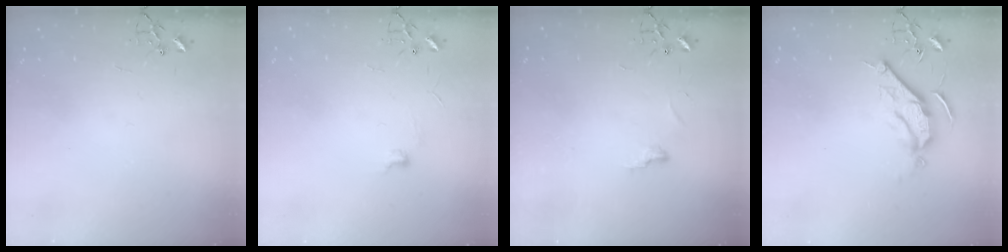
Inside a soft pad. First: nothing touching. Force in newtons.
{"total": 5.6, "press": 5.6, "slide": 0.7}
{"total": 3.4, "press": 3.4, "slide": 0.4}
{"total": 9.1, "press": 9.1, "slide": 0.1}